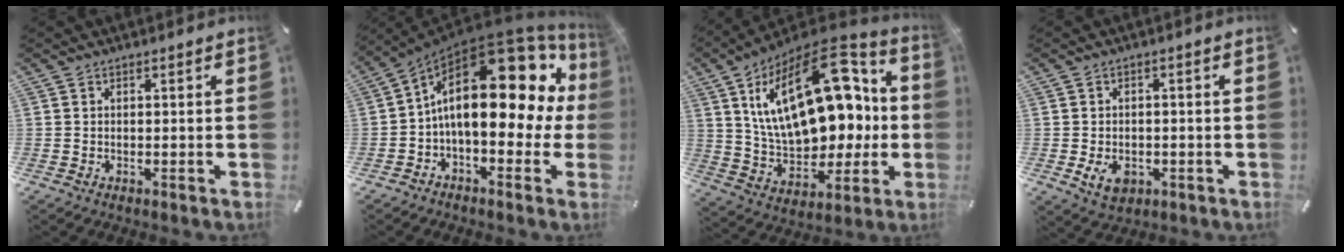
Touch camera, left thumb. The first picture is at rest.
{"total": 23.4, "force": [4.7, 11.9, 19.7], "torque": [-0.319, -0.042, 0.080]}
{"total": 27.4, "force": [7.8, 16.0, 20.9], "torque": [-0.354, -0.034, 0.145]}
{"total": 5.0, "force": [-1.6, 3.6, 3.1], "torque": [-0.063, -0.001, -0.032]}